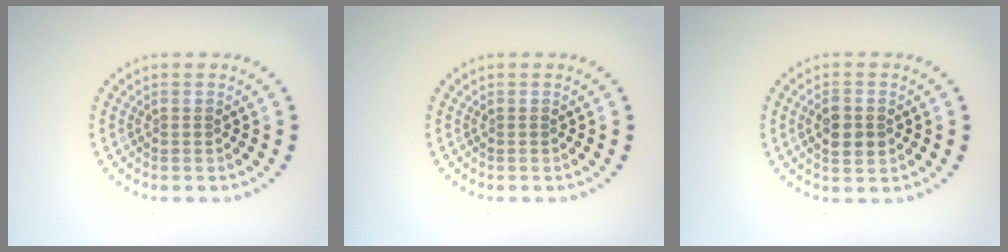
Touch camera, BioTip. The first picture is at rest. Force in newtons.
{"total": 0.0}
{"total": 2.6, "press": 2.6, "slide": 0.2}